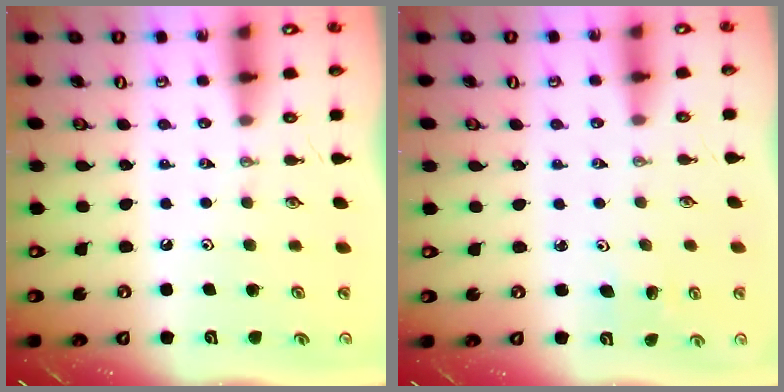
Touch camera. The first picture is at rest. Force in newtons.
{"total": 3.0, "press": 3.0, "slide": 0.2}